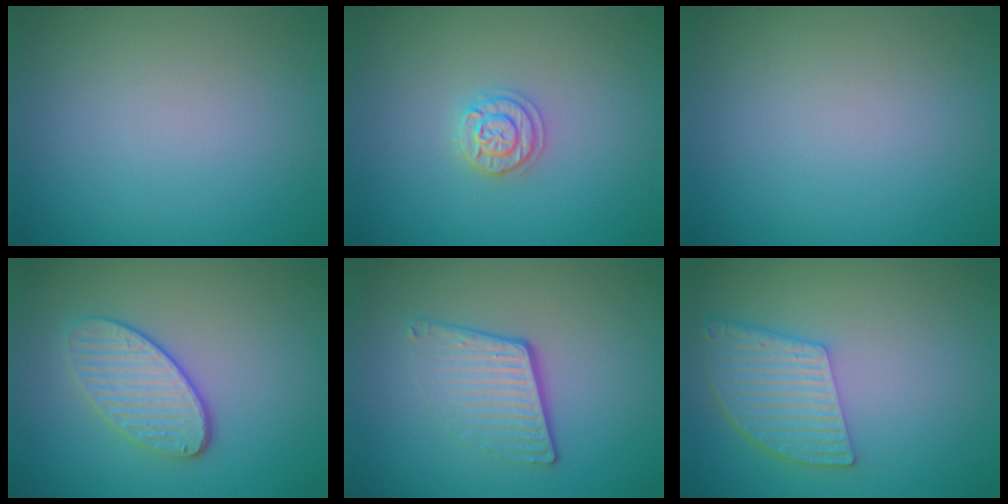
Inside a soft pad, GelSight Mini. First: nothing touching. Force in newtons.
{"total": 2.0, "press": 1.9, "slide": 0.3}
{"total": 0.0}
{"total": 3.7, "press": 3.2, "slide": 1.7}
{"total": 3.9, "press": 2.6, "slide": 2.9}
{"total": 5.2, "press": 3.9, "slide": 3.4}